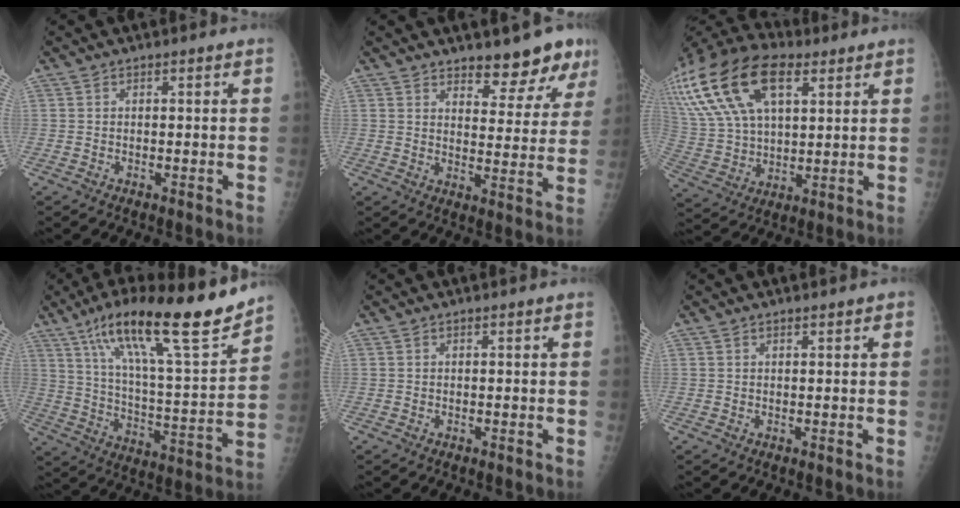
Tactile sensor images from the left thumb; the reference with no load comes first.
{"total": 9.5, "force": [7.6, 3.5, 4.6], "torque": [-0.021, -0.054, 0.101]}
{"total": 27.9, "force": [12.7, 15.3, 19.6], "torque": [-0.425, 0.028, 0.235]}
{"total": 23.7, "force": [16.5, 4.0, 16.6], "torque": [-0.249, -0.064, 0.276]}
{"total": 0.0}
{"total": 0.9, "force": [0.6, 0.3, 0.6], "torque": [-0.006, 0.000, 0.007]}